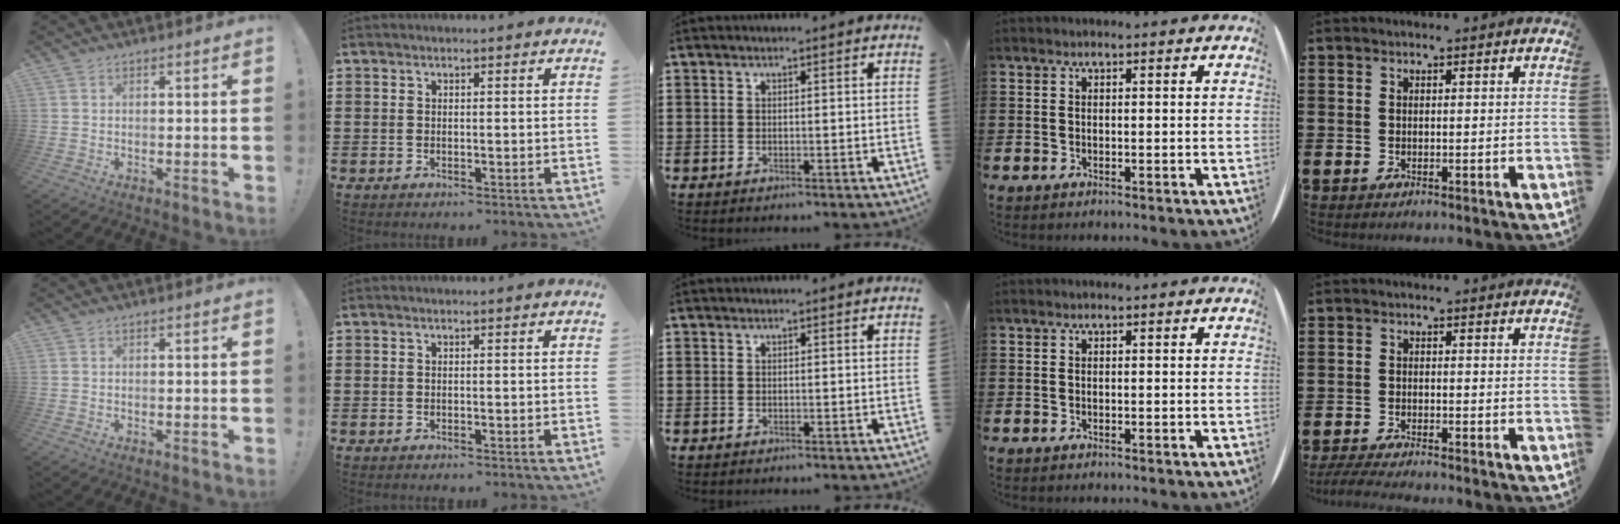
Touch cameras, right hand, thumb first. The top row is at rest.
{"little": {"total": 2.2, "force": [-2.0, -0.1, 0.9], "torque": [-0.013, 0.002, -0.038]}}